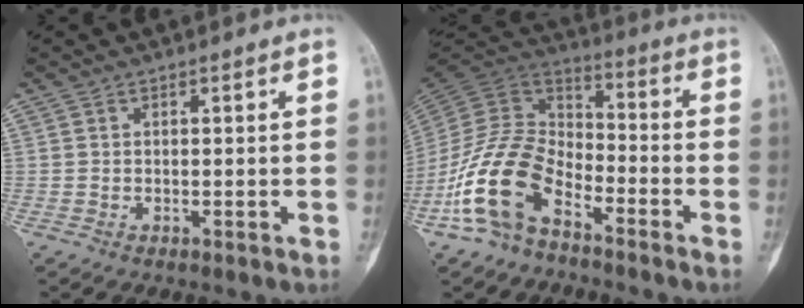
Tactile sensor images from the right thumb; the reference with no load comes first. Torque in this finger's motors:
{"motor_torque": [2.32, 1.67, 1.34, -1.43, 0.55]}